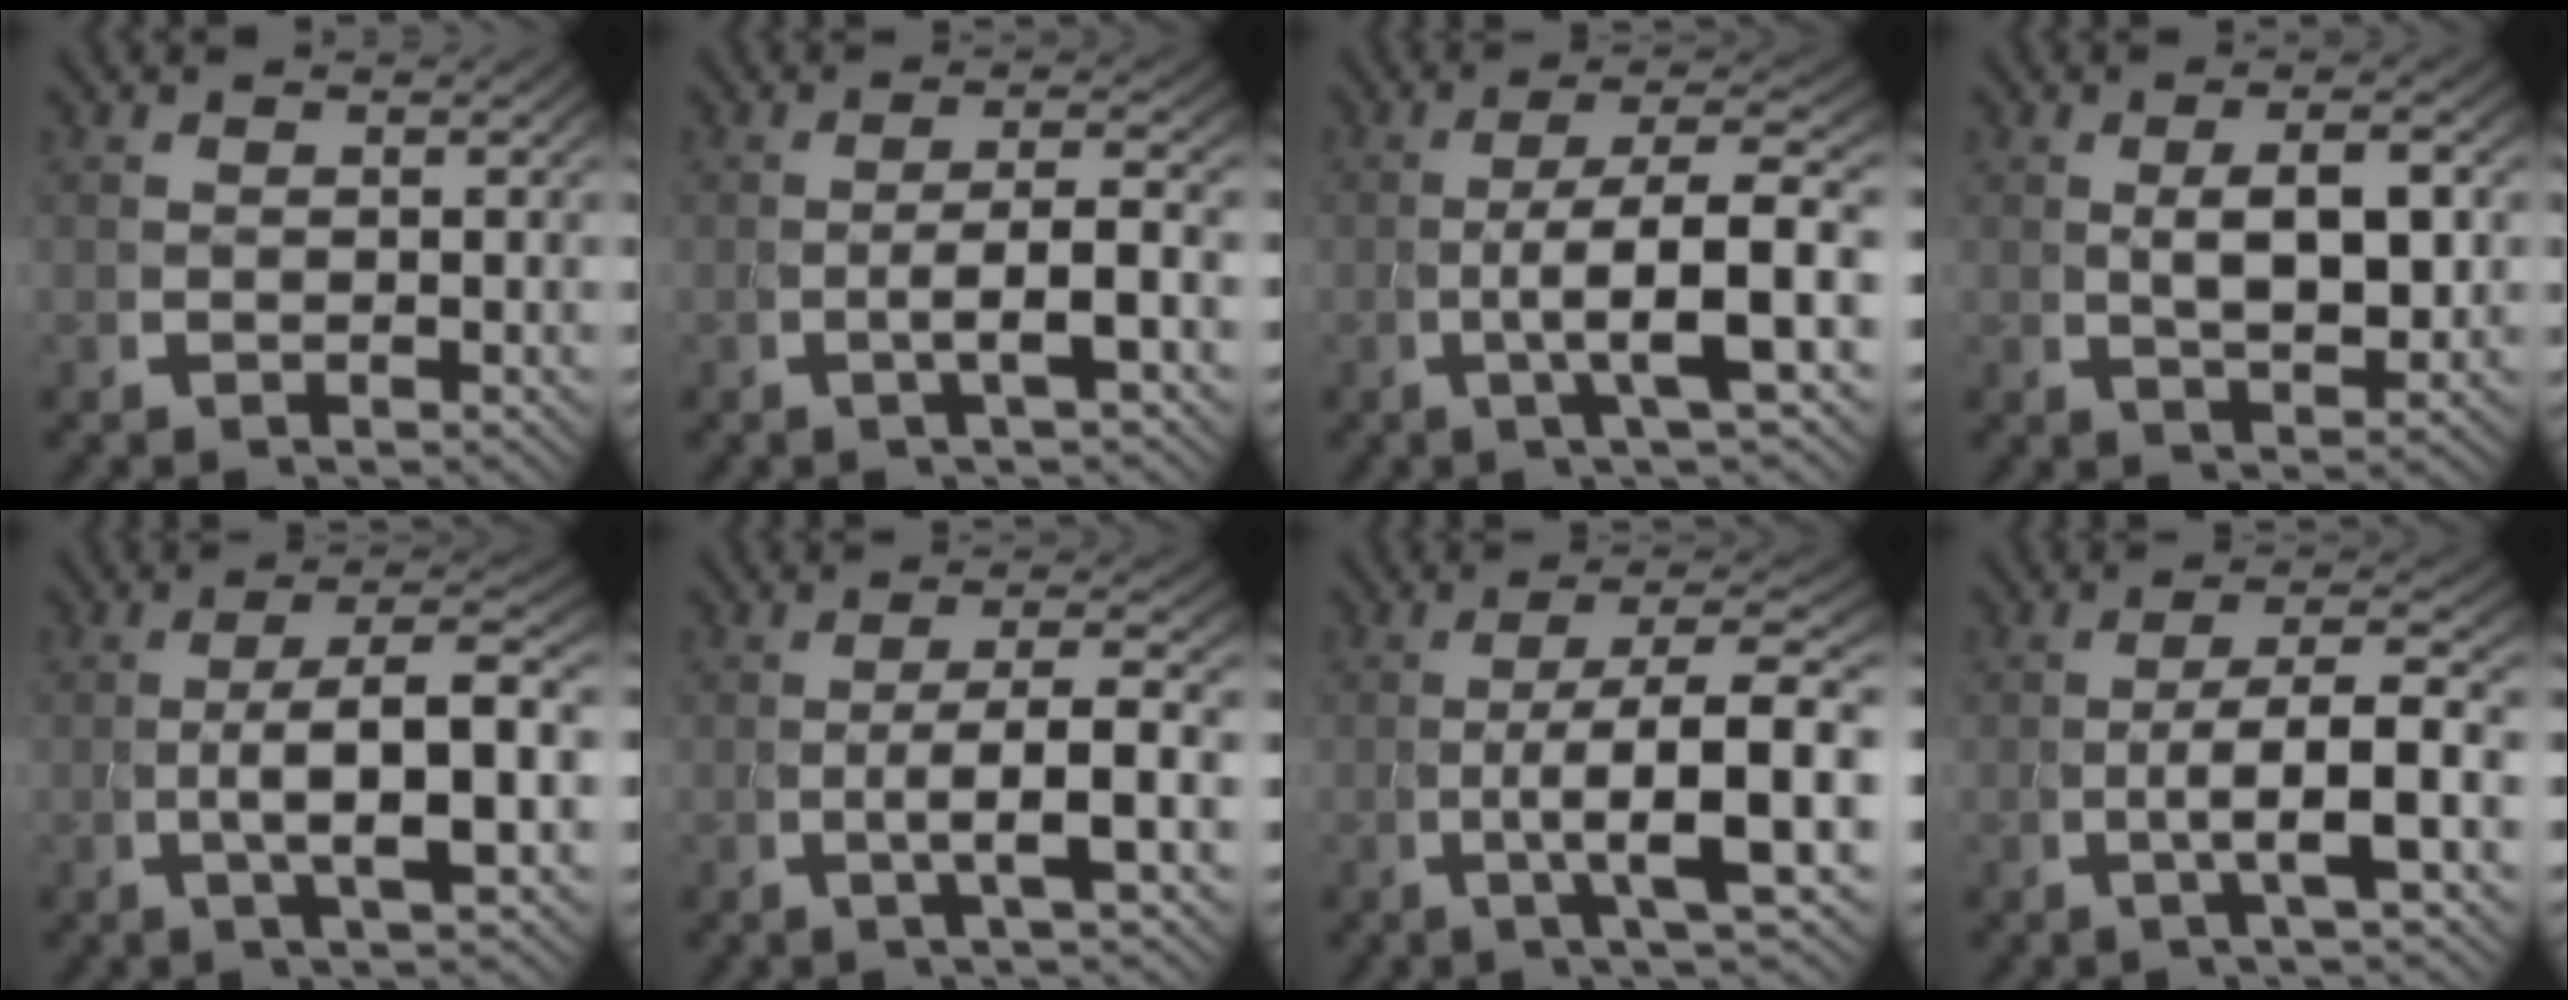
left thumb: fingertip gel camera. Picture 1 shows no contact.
{"total": 3.9, "force": [-0.6, 1.0, 3.7], "torque": [-0.075, -0.006, -0.006]}
{"total": 8.0, "force": [-0.5, 3.0, 7.4], "torque": [-0.141, -0.017, 0.000]}
{"total": 4.5, "force": [0.5, 2.2, 4.0], "torque": [-0.069, -0.005, 0.016]}
{"total": 7.3, "force": [0.0, 2.6, 6.8], "torque": [-0.125, -0.010, 0.004]}
{"total": 4.8, "force": [-0.4, 1.1, 4.7], "torque": [-0.096, -0.008, -0.003]}
{"total": 9.0, "force": [-0.6, 3.2, 8.3], "torque": [-0.153, -0.020, 0.001]}
{"total": 6.1, "force": [-0.5, 2.0, 5.7], "torque": [-0.109, -0.013, -0.004]}